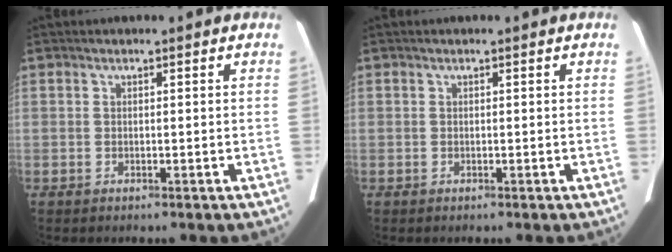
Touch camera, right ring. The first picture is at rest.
{"total": 0.0}